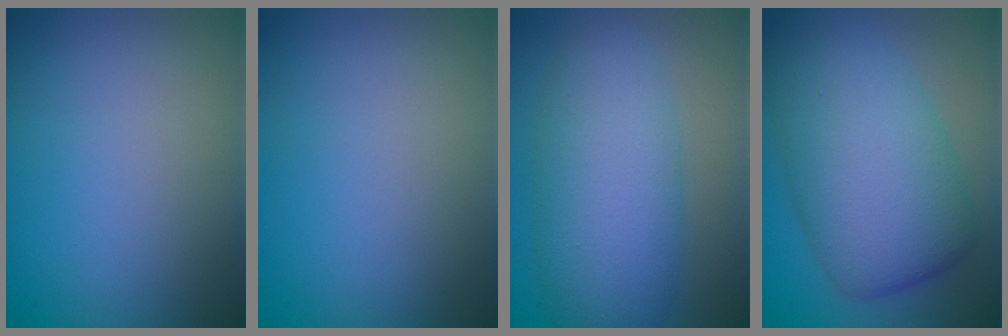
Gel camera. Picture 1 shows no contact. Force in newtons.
{"total": 0.0}
{"total": 7.4, "press": 7.4, "slide": 0.1}
{"total": 9.9, "press": 9.9, "slide": 0.1}